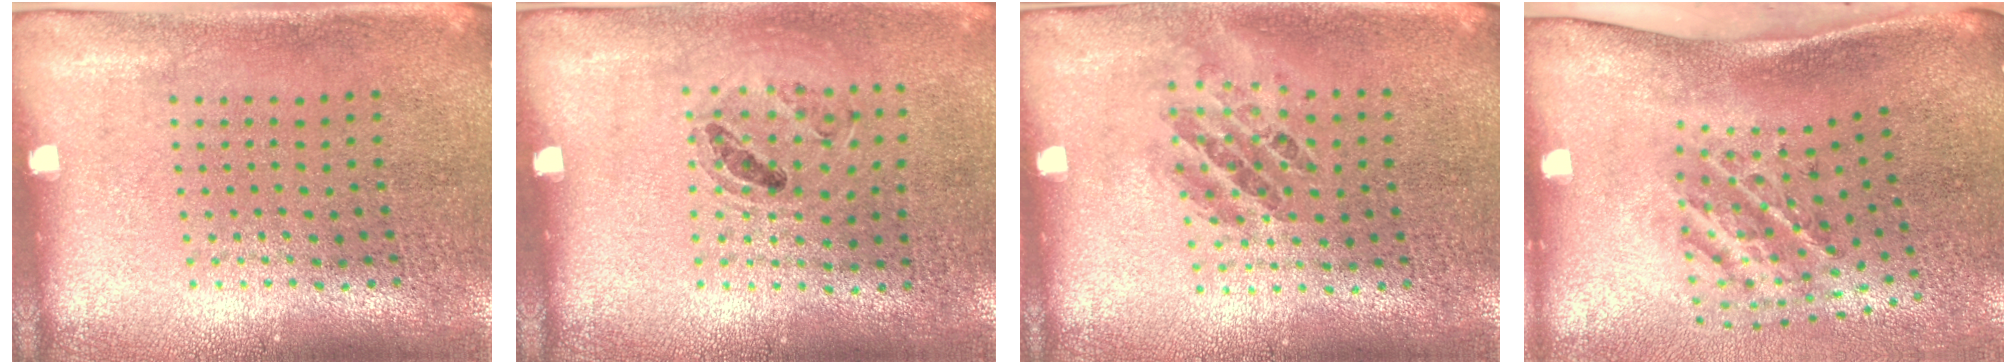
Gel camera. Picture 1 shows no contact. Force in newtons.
{"total": 0.9, "press": 0.9, "slide": 0.1}
{"total": 1.1, "press": 1.0, "slide": 0.5}
{"total": 2.0, "press": 1.2, "slide": 1.5}